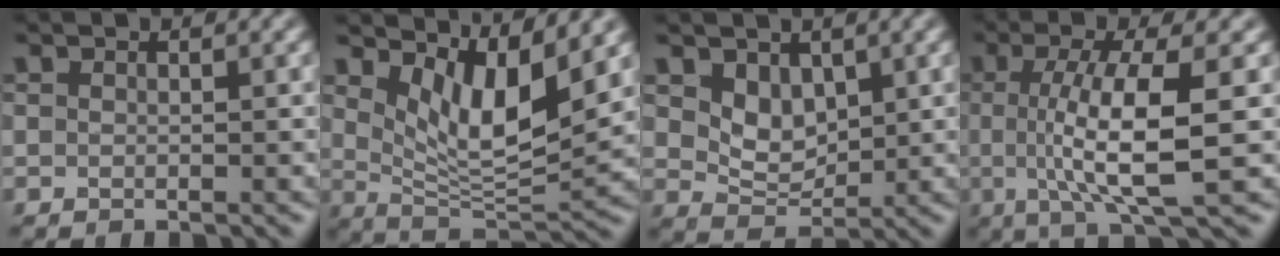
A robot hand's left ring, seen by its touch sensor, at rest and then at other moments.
{"total": 6.7, "force": [3.1, 2.4, 5.5], "torque": [-0.098, -0.022, 0.056]}
{"total": 3.1, "force": [1.4, 2.1, 1.8], "torque": [-0.039, -0.011, 0.029]}
{"total": 7.8, "force": [-0.3, 2.0, 7.5], "torque": [-0.131, -0.008, -0.003]}